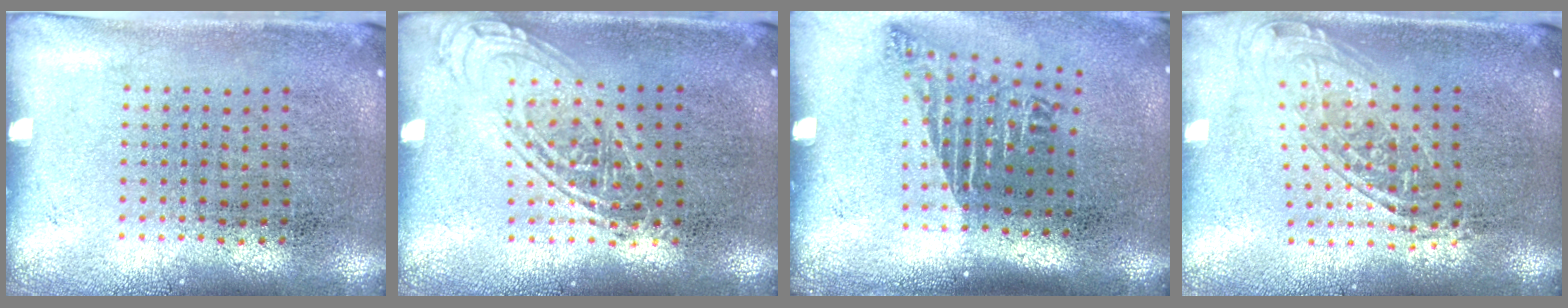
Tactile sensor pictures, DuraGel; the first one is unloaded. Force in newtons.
{"total": 1.5, "press": 1.5, "slide": 0.1}
{"total": 1.8, "press": 1.1, "slide": 1.4}
{"total": 1.6, "press": 1.2, "slide": 1.0}